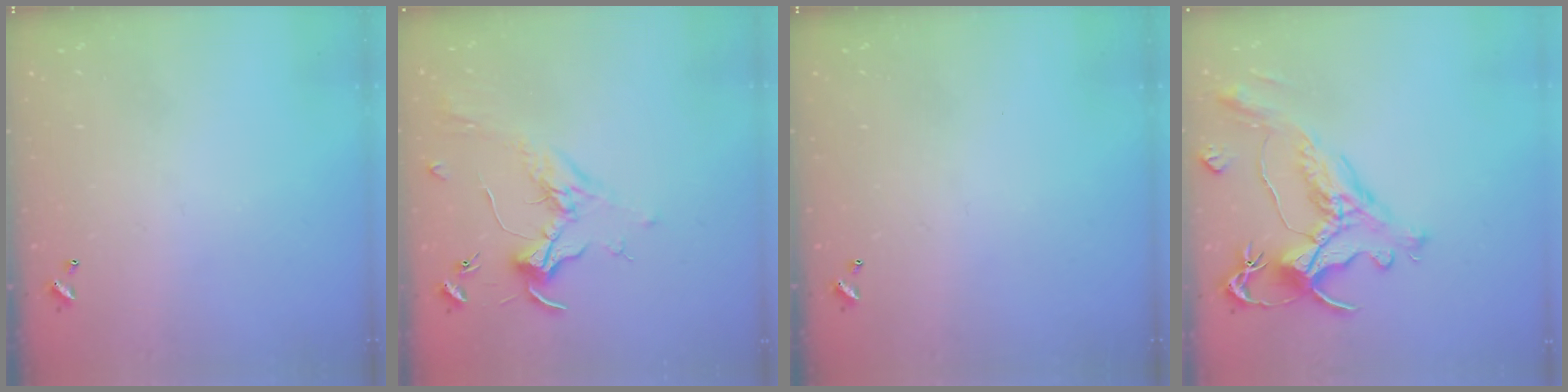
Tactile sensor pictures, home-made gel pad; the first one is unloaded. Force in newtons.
{"total": 1.7, "press": 1.5, "slide": 0.9}
{"total": 0.0}
{"total": 1.8, "press": 1.2, "slide": 1.3}